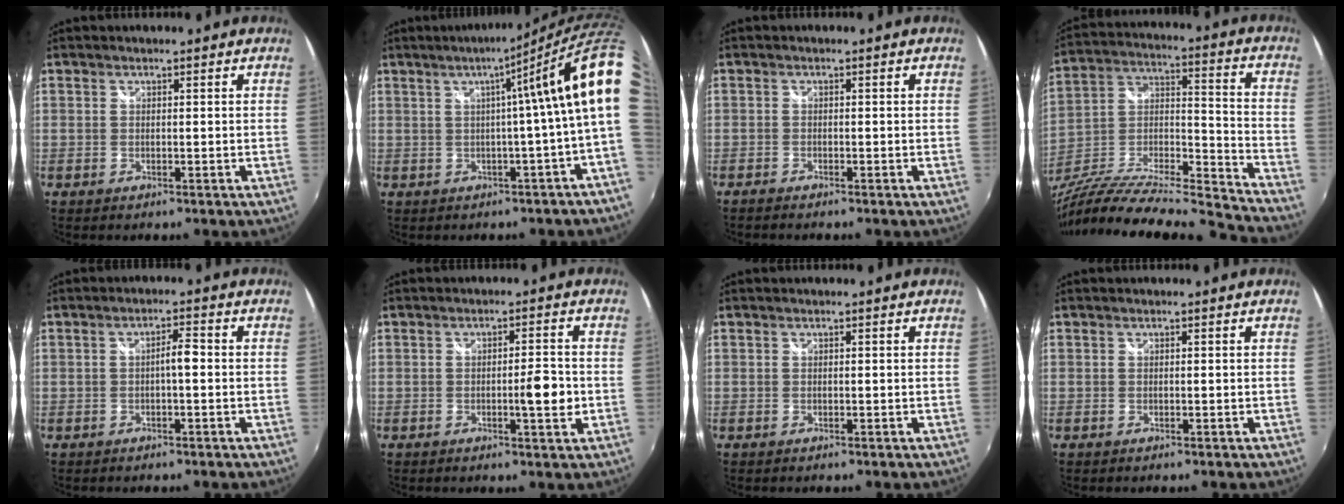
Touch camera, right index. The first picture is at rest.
{"total": 11.5, "force": [3.5, -2.3, 10.7], "torque": [-0.142, 0.001, 0.048]}
{"total": 1.5, "force": [-1.4, 0.1, 0.6], "torque": [-0.016, -0.007, -0.026]}
{"total": 22.8, "force": [-19.3, 1.2, 12.0], "torque": [-0.202, -0.019, -0.336]}
{"total": 2.5, "force": [-0.4, 0.6, 2.4], "torque": [-0.040, 0.008, -0.008]}
{"total": 4.6, "force": [-0.8, 0.6, 4.5], "torque": [-0.069, 0.002, -0.010]}
{"total": 0.0}
{"total": 0.0}